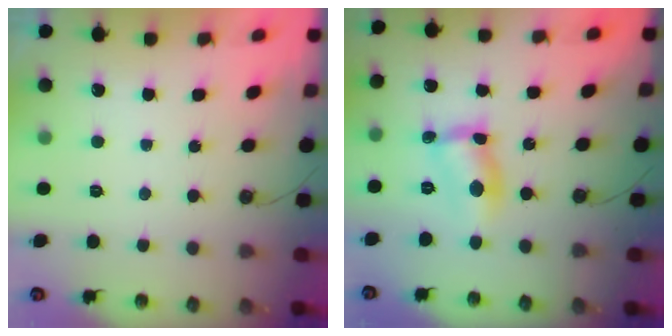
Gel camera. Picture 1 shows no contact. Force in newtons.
{"total": 7.3, "press": 7.3, "slide": 0.3}